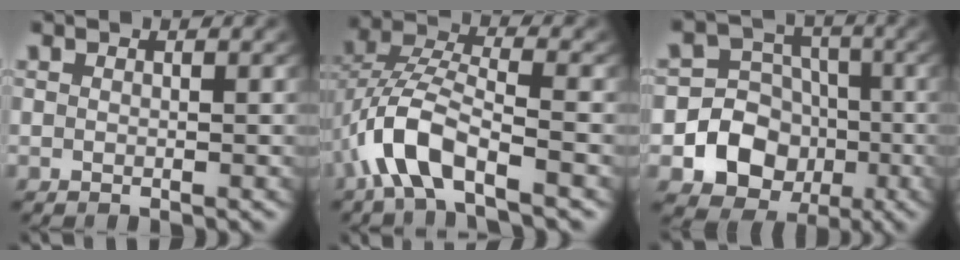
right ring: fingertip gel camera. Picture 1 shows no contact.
{"total": 6.3, "force": [-1.7, 3.7, 4.7], "torque": [-0.123, -0.012, -0.030]}
{"total": 15.4, "force": [-5.4, 13.6, 4.8], "torque": [-0.106, -0.062, -0.087]}